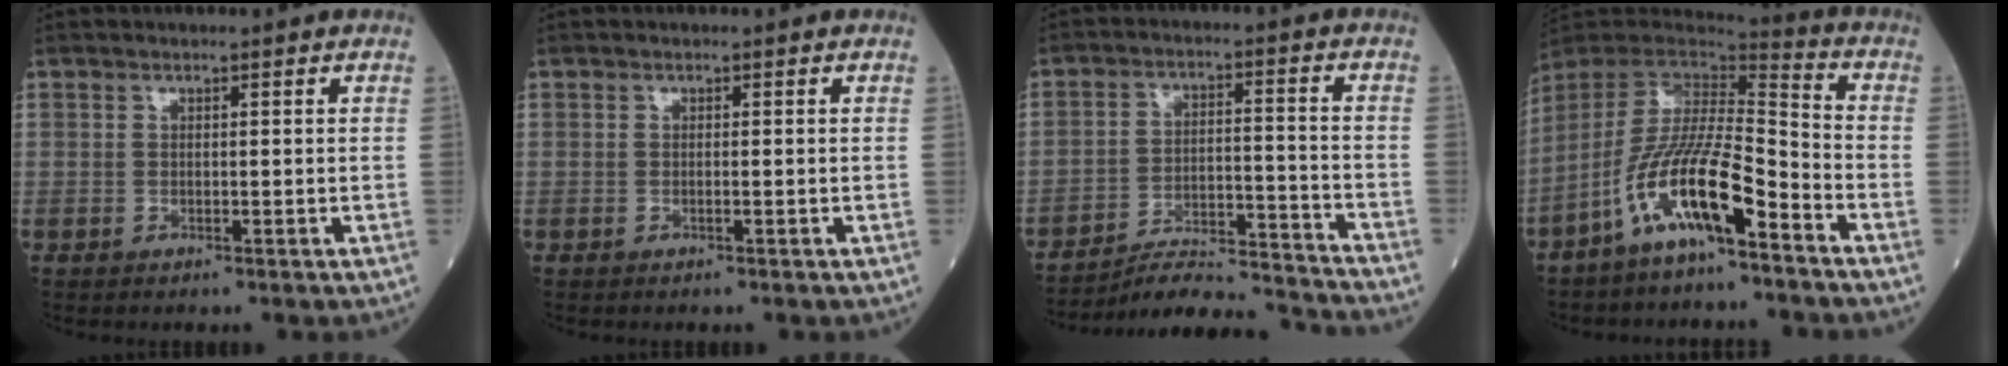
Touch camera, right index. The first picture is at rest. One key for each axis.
{"total": 0.0}
{"total": 14.9, "fx": -14.6, "fy": -0.6, "fz": 2.8, "tx": -0.041, "ty": 0.009, "tz": -0.223}
{"total": 14.1, "fx": -8.0, "fy": 2.1, "fz": 11.4, "tx": -0.227, "ty": -0.002, "tz": -0.150}